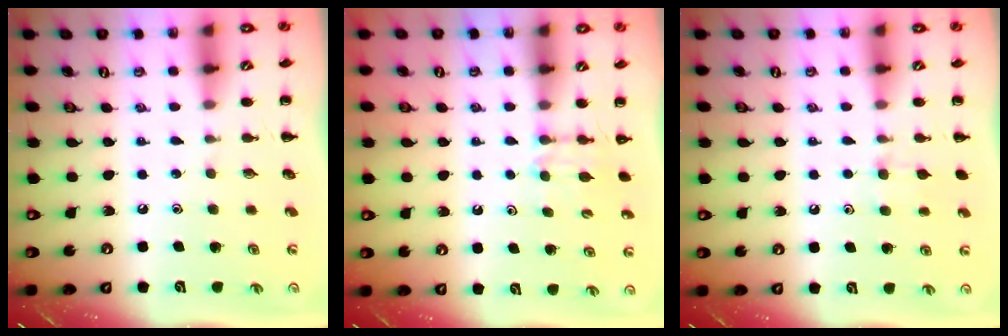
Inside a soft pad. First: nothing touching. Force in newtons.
{"total": 5.0, "press": 4.7, "slide": 1.6}
{"total": 7.1, "press": 6.8, "slide": 2.0}